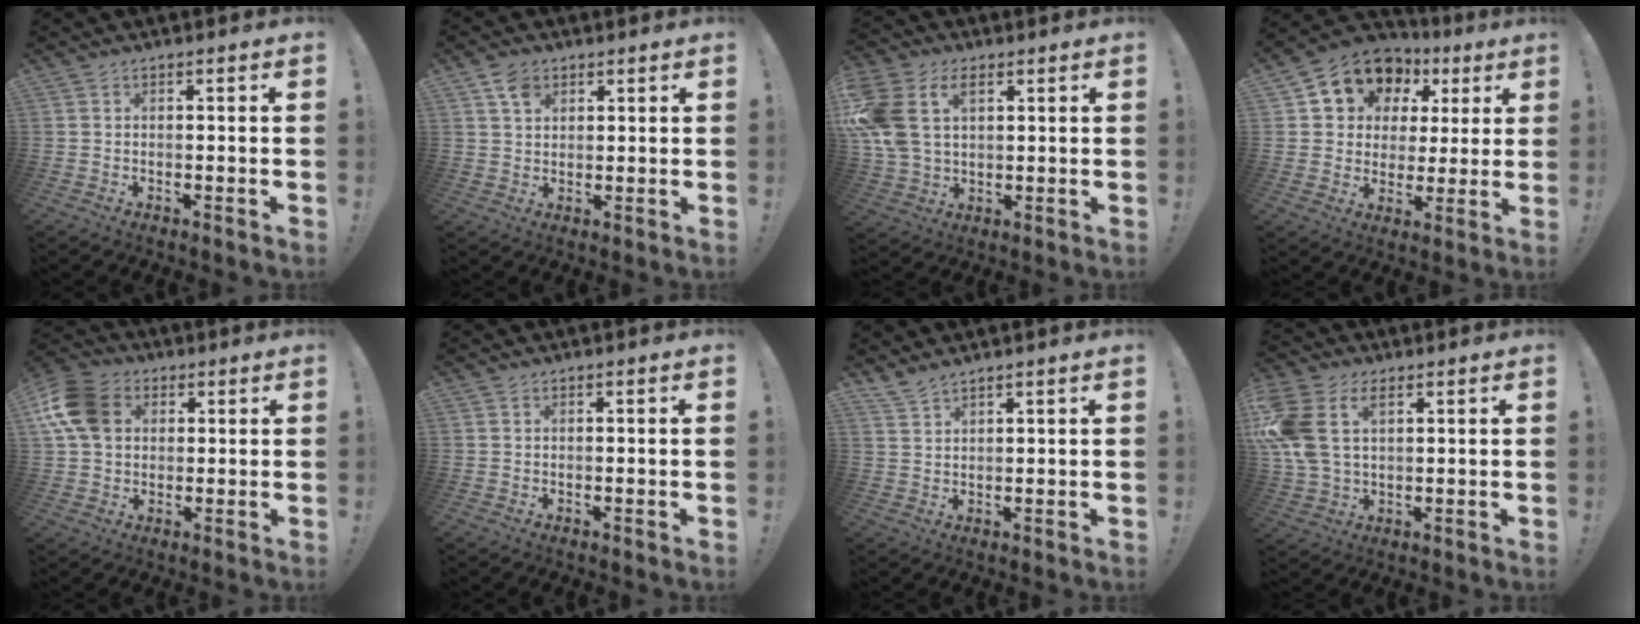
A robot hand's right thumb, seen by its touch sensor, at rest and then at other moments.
{"total": 5.1, "force": [3.0, 3.4, 2.3], "torque": [-0.035, -0.009, 0.055]}
{"total": 13.8, "force": [5.3, 9.1, 8.9], "torque": [-0.194, -0.016, 0.102]}
{"total": 12.3, "force": [6.4, 9.6, 4.4], "torque": [-0.076, -0.035, 0.126]}
{"total": 14.0, "force": [3.5, 10.9, 8.1], "torque": [-0.149, 0.004, 0.071]}
{"total": 0.5, "force": [0.1, -0.3, 0.4], "torque": [-0.012, 0.001, 0.002]}
{"total": 3.3, "force": [2.9, 0.1, 1.5], "torque": [-0.040, -0.015, 0.055]}
{"total": 12.9, "force": [5.0, 8.1, 8.7], "torque": [-0.188, -0.014, 0.094]}